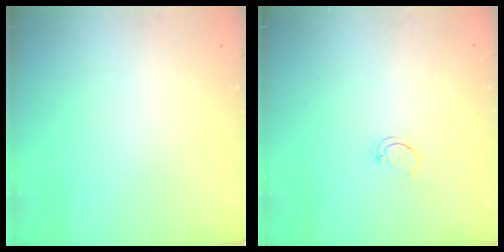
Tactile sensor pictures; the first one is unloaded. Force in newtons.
{"total": 2.3, "press": 2.3, "slide": 0.2}